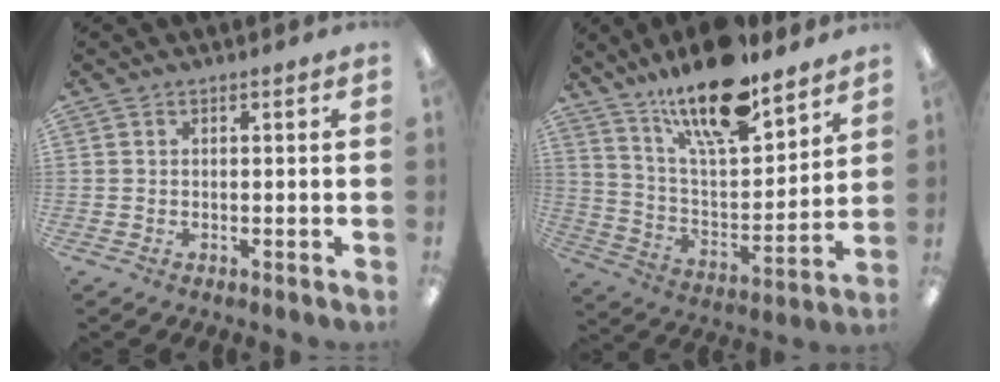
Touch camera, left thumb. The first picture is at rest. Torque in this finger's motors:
{"motor_torque": [1.17, -0.31, 1.44, -1.33, 0.35]}